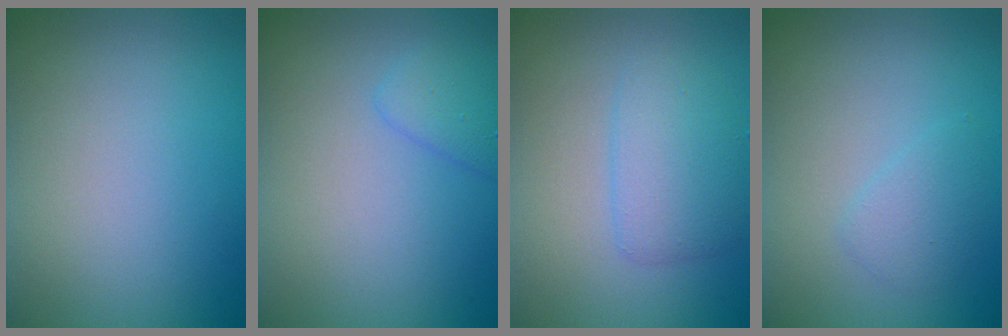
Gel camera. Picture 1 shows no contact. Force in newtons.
{"total": 1.9, "press": 1.9, "slide": 0.1}
{"total": 2.9, "press": 2.9, "slide": 0.2}
{"total": 1.5, "press": 1.5, "slide": 0.2}